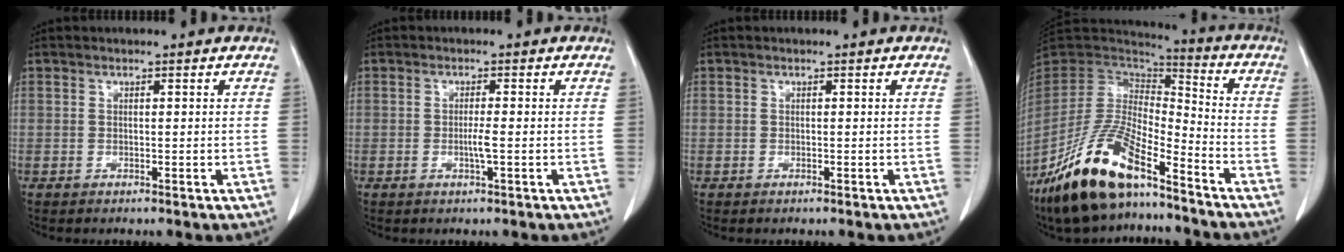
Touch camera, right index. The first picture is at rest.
{"total": 1.9, "force": [-0.4, 0.0, 1.9], "torque": [-0.037, -0.003, -0.007]}
{"total": 0.0}
{"total": 18.7, "force": [-13.0, 5.3, 12.3], "torque": [-0.256, -0.017, -0.244]}